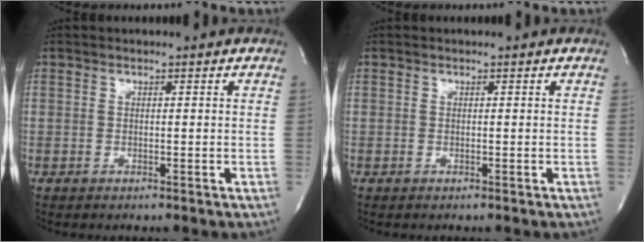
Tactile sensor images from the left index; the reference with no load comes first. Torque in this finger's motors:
{"motor_torque": [0.00, 0.00, -0.03, -0.01]}